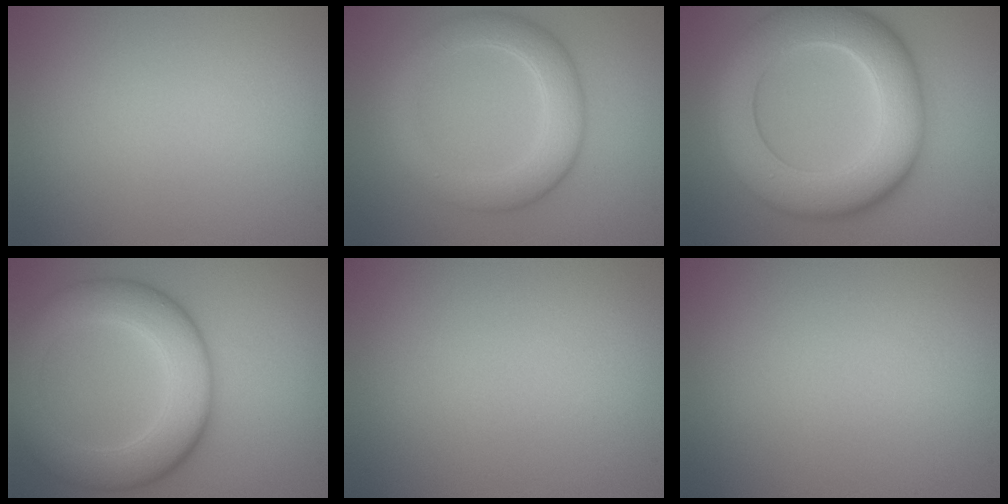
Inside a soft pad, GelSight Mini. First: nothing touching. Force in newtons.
{"total": 4.8, "press": 4.8, "slide": 0.3}
{"total": 10.4, "press": 10.4, "slide": 0.3}
{"total": 8.2, "press": 8.2, "slide": 0.1}
{"total": 0.0}
{"total": 0.0}